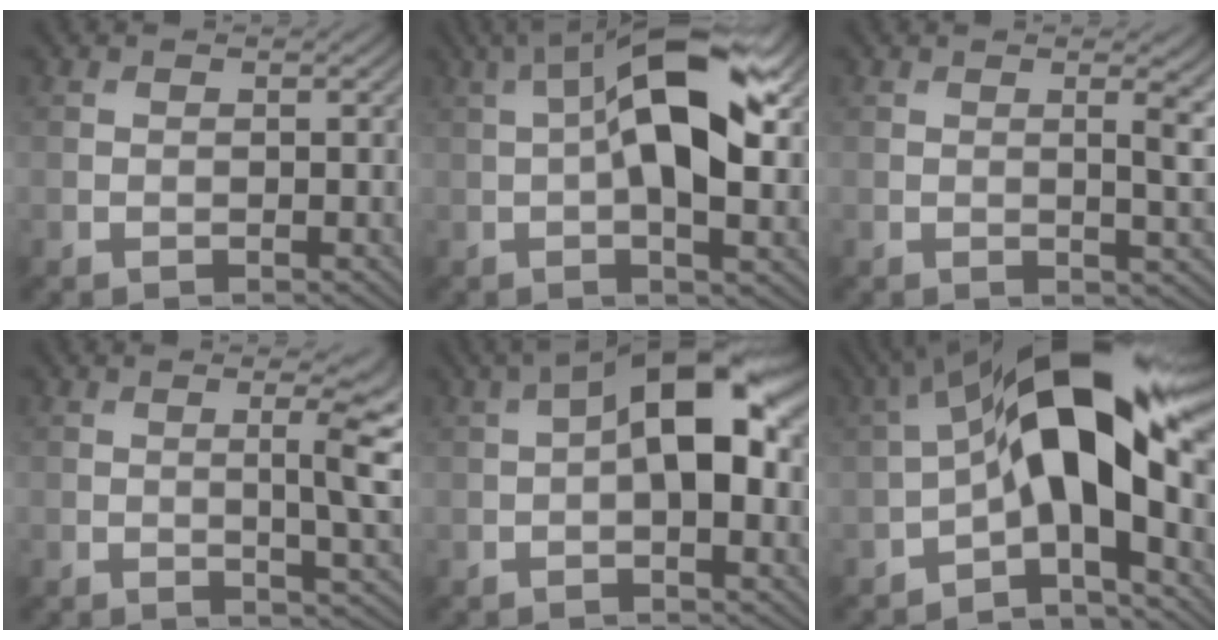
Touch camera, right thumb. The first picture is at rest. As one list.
[{"total": 13.3, "force": [2.1, 5.1, 12.1], "torque": [-0.201, 0.013, 0.022]}, {"total": 4.2, "force": [0.9, 1.1, 3.9], "torque": [-0.059, 0.001, 0.016]}, {"total": 6.8, "force": [0.9, 1.5, 6.6], "torque": [-0.100, 0.005, 0.016]}, {"total": 11.2, "force": [1.8, 4.8, 9.9], "torque": [-0.158, 0.017, 0.022]}, {"total": 14.0, "force": [-0.8, 5.5, 12.9], "torque": [-0.212, 0.019, -0.034]}]